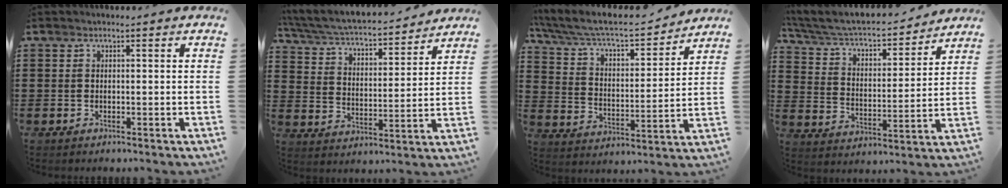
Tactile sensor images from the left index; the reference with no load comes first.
{"total": 4.8, "force": [4.5, 0.5, 1.8], "torque": [-0.056, -0.033, 0.070]}
{"total": 6.9, "force": [6.1, 1.2, 3.0], "torque": [-0.087, -0.042, 0.100]}
{"total": 5.4, "force": [4.6, 1.4, 2.4], "torque": [-0.068, -0.035, 0.073]}